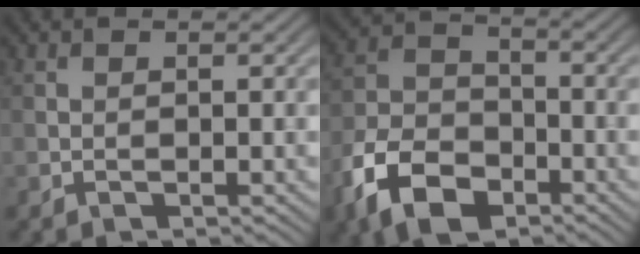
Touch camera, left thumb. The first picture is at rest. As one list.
[{"total": 11.0, "force": [-6.2, 6.5, 6.4], "torque": [-0.147, -0.016, -0.133]}]